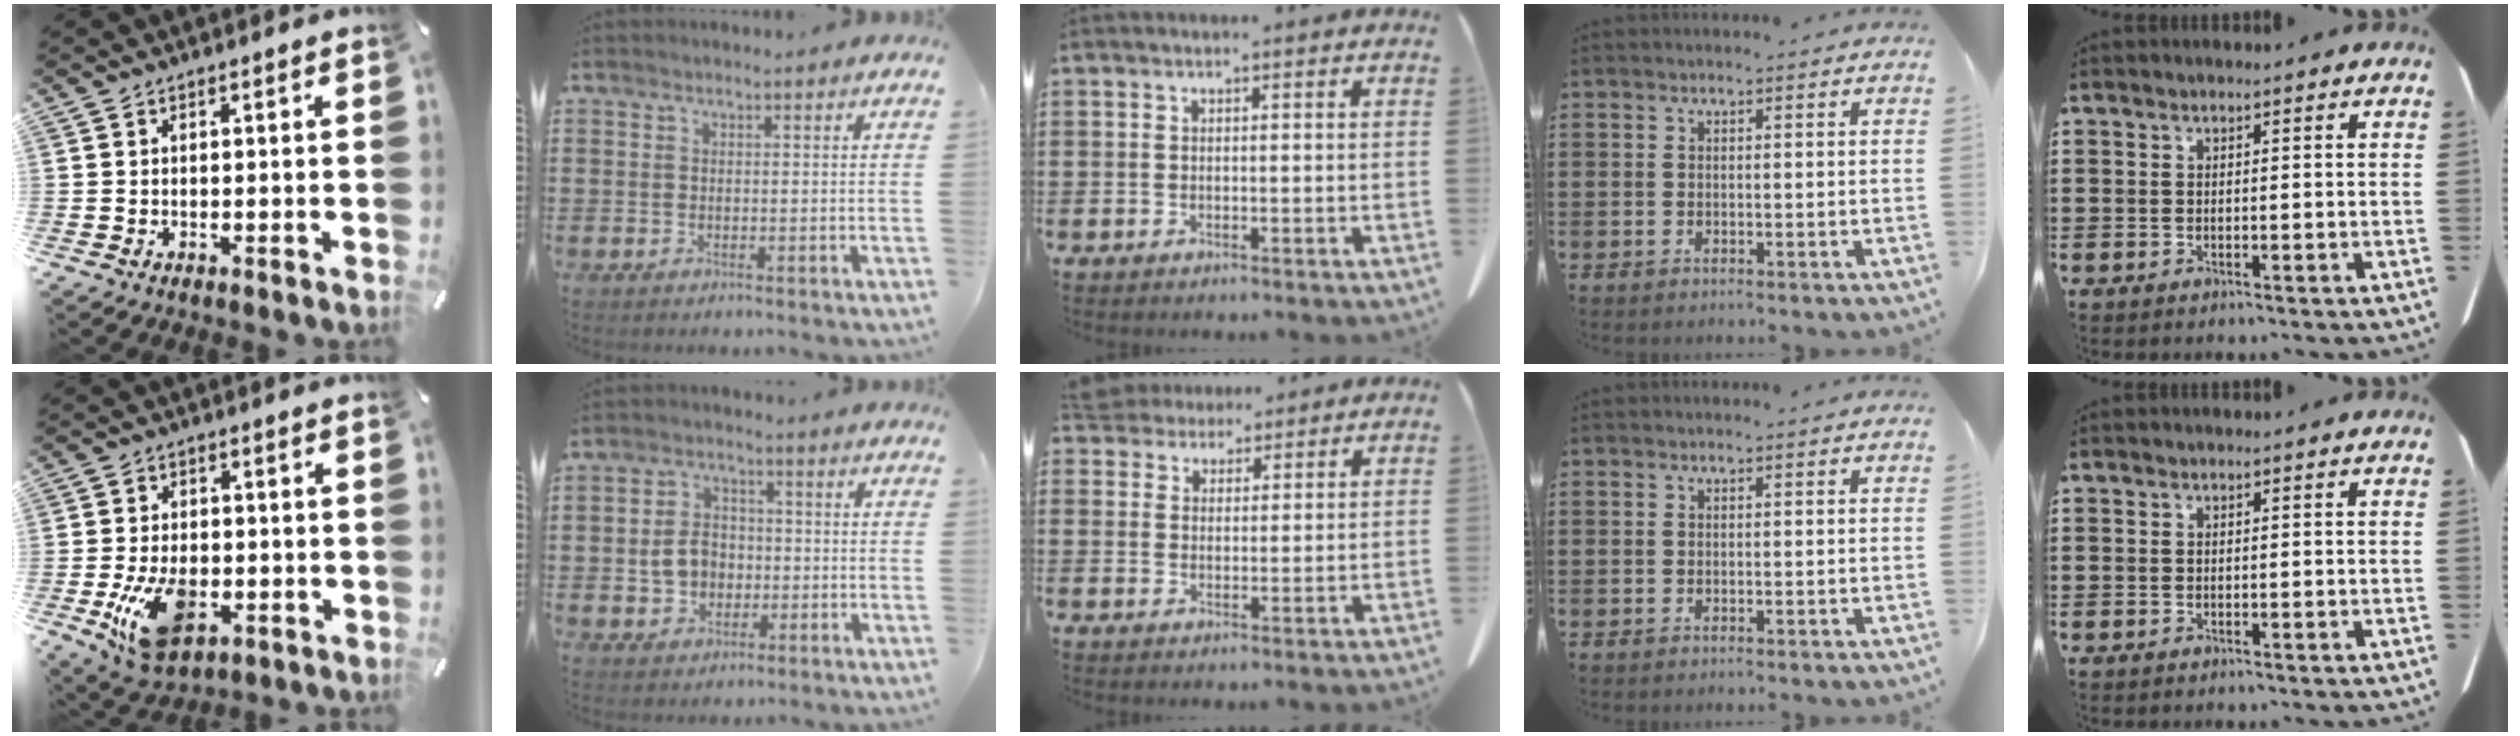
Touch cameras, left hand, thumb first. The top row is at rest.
{"thumb": {"total": 12.9, "force": [-3.4, 8.4, 9.2], "torque": [-0.169, -0.004, -0.059]}, "index": {"total": 5.2, "force": [-0.7, 4.2, 3.0], "torque": [-0.065, 0.002, -0.019]}, "middle": {"total": 4.1, "force": [3.8, 1.5, 0.1], "torque": [-0.019, -0.009, 0.074]}}